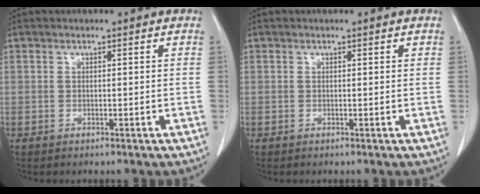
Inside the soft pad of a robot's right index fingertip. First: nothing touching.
{"total": 0.0}